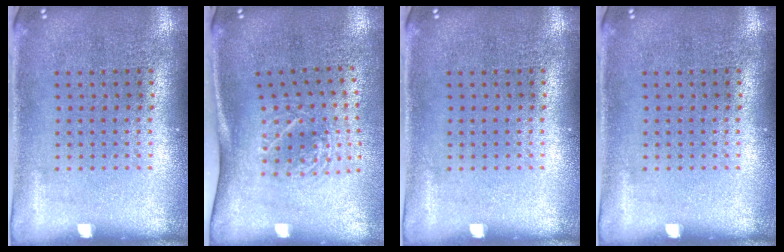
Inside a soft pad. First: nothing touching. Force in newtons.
{"total": 1.8, "press": 1.3, "slide": 1.4}
{"total": 0.0}
{"total": 0.0}